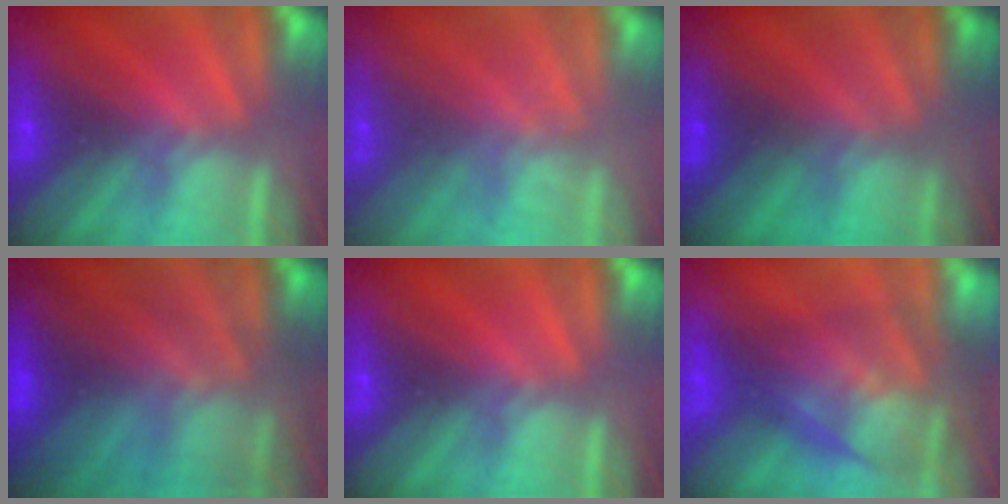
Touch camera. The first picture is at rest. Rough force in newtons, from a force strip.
{"total": 1.7}
{"total": 1.7}
{"total": 9.3}
{"total": 0.0}
{"total": 7.3}